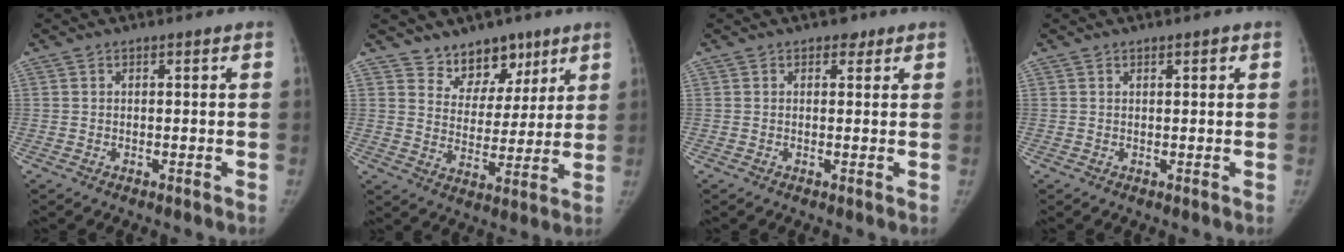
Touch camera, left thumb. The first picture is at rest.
{"total": 9.5, "force": [6.9, 6.0, 2.6], "torque": [0.013, -0.045, 0.118]}
{"total": 1.6, "force": [0.9, 1.2, 0.5], "torque": [0.005, -0.003, 0.008]}
{"total": 0.9, "force": [0.5, 0.3, 0.7], "torque": [-0.007, 0.000, 0.007]}